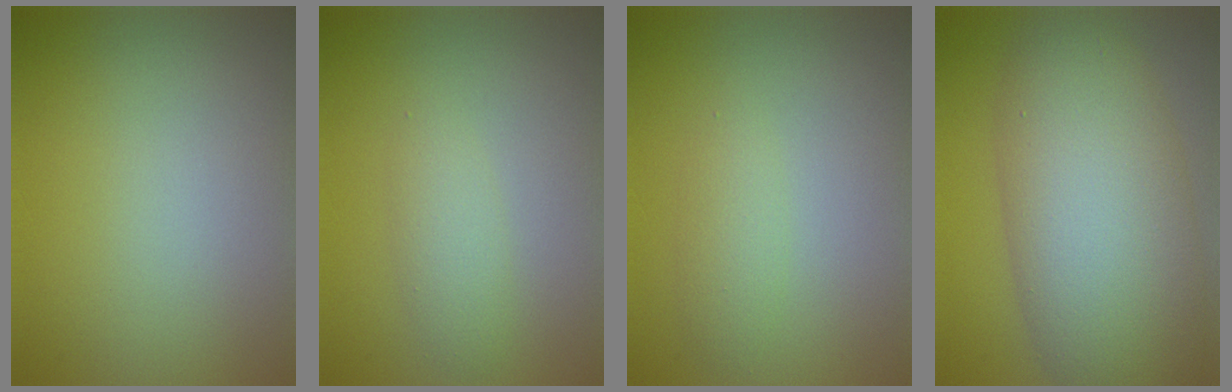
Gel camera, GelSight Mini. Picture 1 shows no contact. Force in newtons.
{"total": 1.8, "press": 1.8, "slide": 0.0}
{"total": 1.5, "press": 1.5, "slide": 0.1}
{"total": 11.2, "press": 11.2, "slide": 0.1}